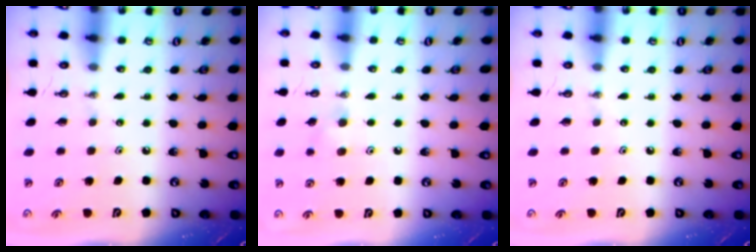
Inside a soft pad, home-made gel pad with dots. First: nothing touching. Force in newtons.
{"total": 7.2, "press": 6.6, "slide": 3.0}
{"total": 0.0}